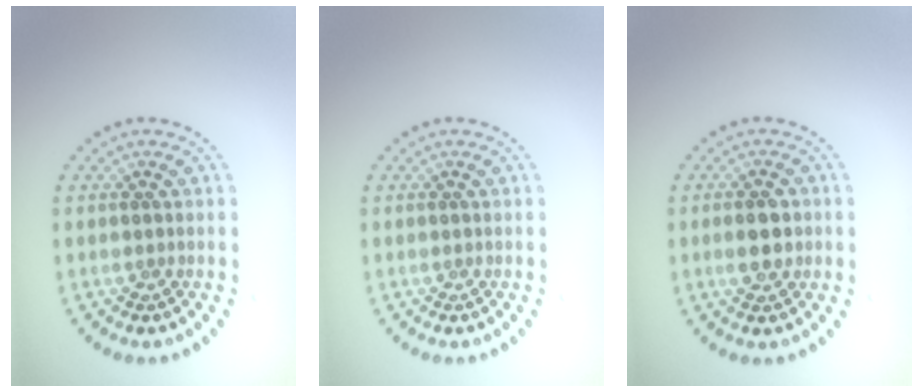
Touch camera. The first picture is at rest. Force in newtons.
{"total": 0.0}
{"total": 2.8, "press": 2.8, "slide": 0.1}